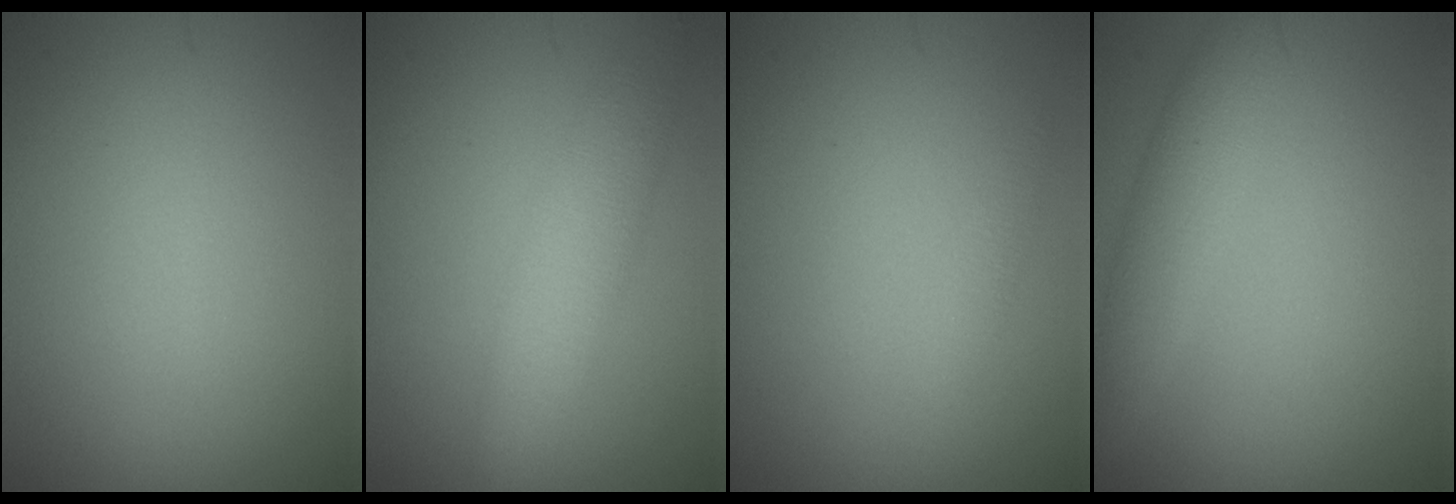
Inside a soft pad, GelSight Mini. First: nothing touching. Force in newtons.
{"total": 4.3, "press": 4.3, "slide": 0.1}
{"total": 1.0, "press": 1.0, "slide": 0.0}
{"total": 2.7, "press": 2.7, "slide": 0.1}